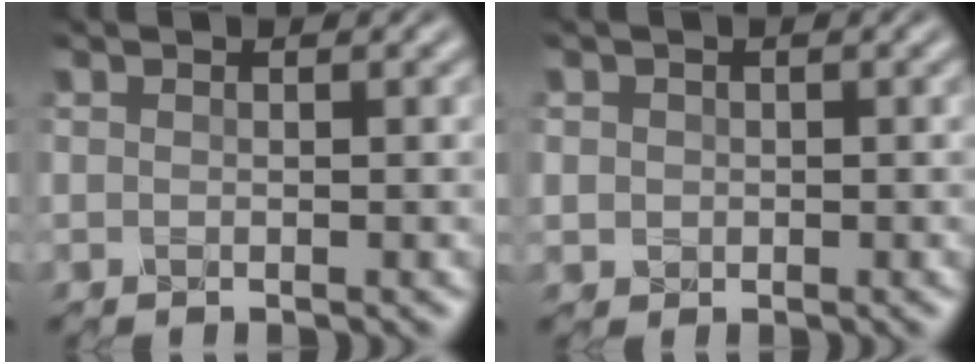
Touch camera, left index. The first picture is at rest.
{"total": 1.2, "force": [0.1, 1.2, 0.3], "torque": [0.002, -0.003, 0.003]}